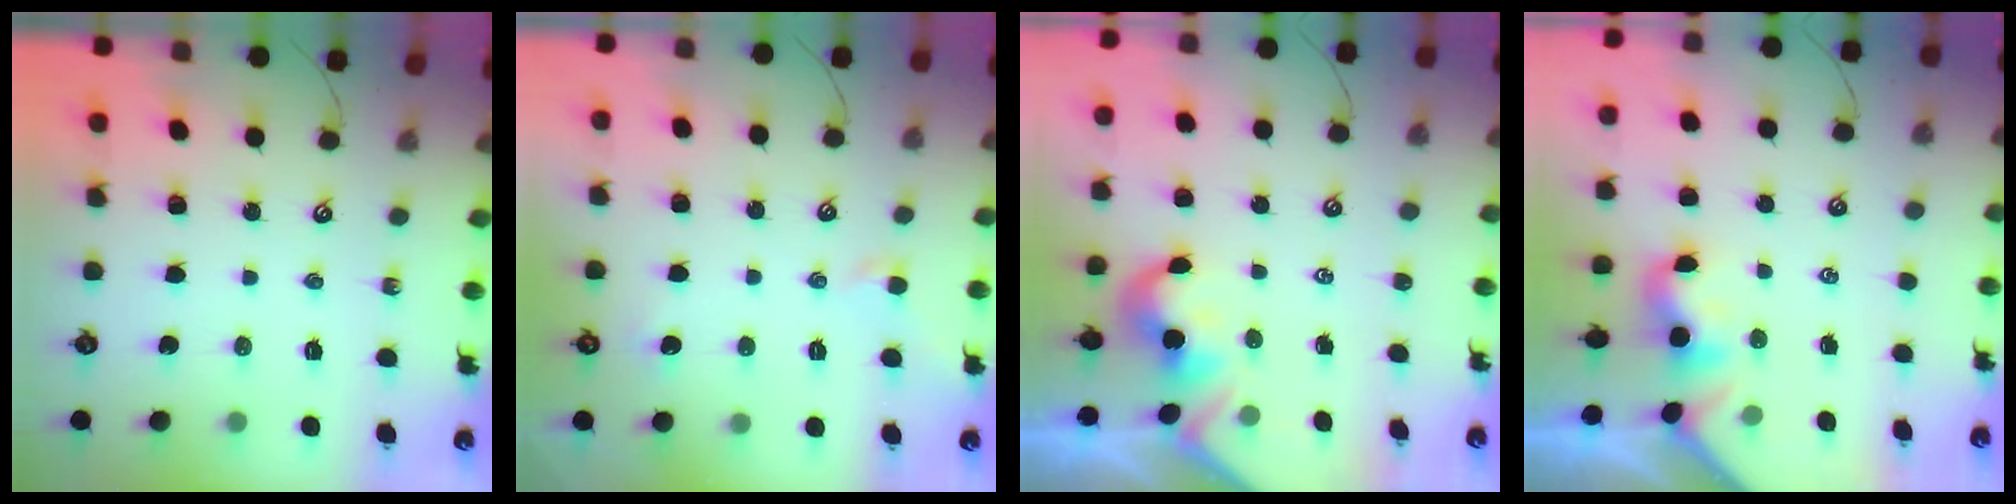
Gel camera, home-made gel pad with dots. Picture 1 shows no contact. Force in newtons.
{"total": 0.7, "press": 0.4, "slide": 0.6}
{"total": 2.1, "press": 2.1, "slide": 0.4}
{"total": 1.8, "press": 1.8, "slide": 0.5}